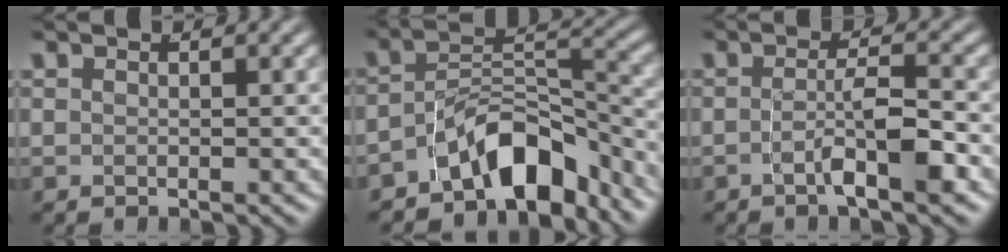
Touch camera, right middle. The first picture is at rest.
{"total": 8.1, "force": [-5.5, 3.6, 4.7], "torque": [-0.054, -0.002, -0.087]}
{"total": 3.7, "force": [-2.1, 0.4, 3.0], "torque": [-0.048, -0.003, -0.034]}